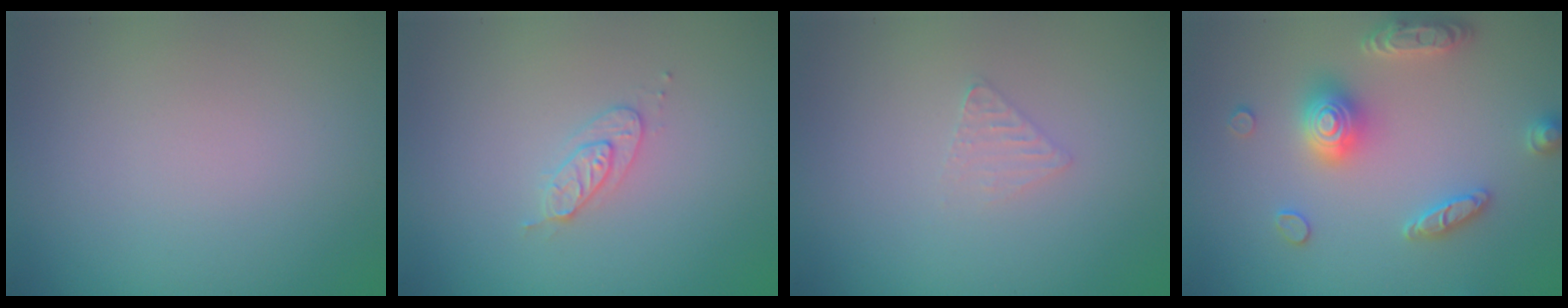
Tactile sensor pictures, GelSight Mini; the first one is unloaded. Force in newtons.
{"total": 1.7, "press": 1.6, "slide": 0.2}
{"total": 1.0, "press": 1.0, "slide": 0.1}
{"total": 4.1, "press": 4.0, "slide": 0.8}